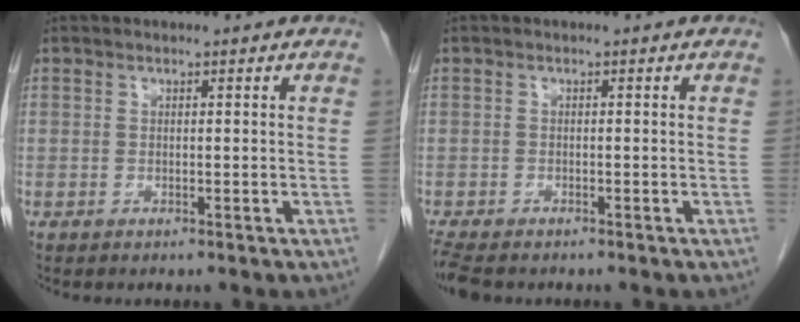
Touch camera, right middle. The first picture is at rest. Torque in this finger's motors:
{"motor_torque": [0.28, -0.12, 0.00, 0.02]}